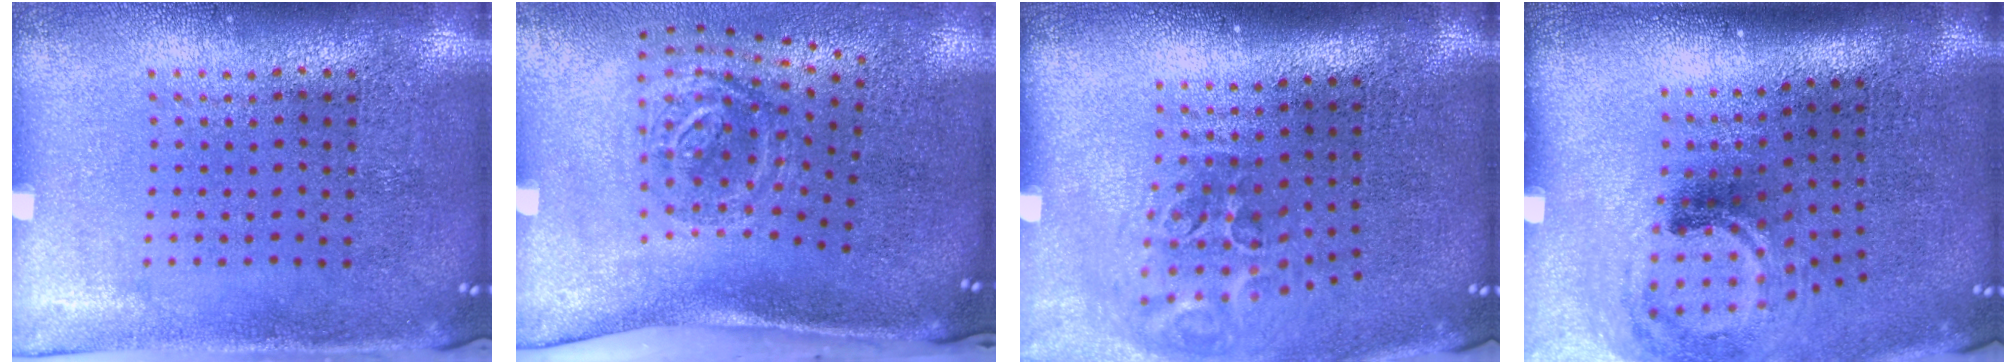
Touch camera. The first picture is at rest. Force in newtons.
{"total": 1.9, "press": 1.2, "slide": 1.5}
{"total": 1.9, "press": 1.1, "slide": 1.5}
{"total": 1.9, "press": 1.2, "slide": 1.5}